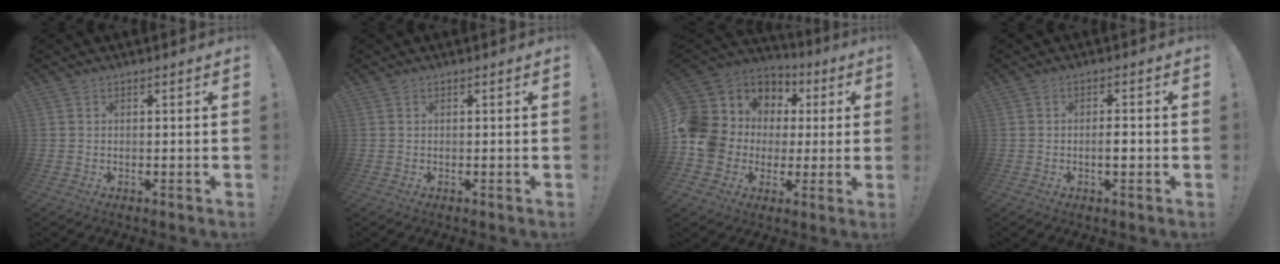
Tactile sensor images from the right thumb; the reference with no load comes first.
{"total": 0.0}
{"total": 12.4, "force": [1.1, 11.3, 5.1], "torque": [-0.095, -0.010, 0.042]}
{"total": 2.9, "force": [-0.8, 0.9, 2.7], "torque": [-0.029, -0.002, -0.018]}